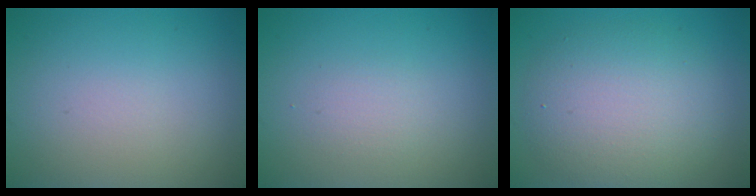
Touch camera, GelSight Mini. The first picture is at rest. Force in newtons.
{"total": 1.1, "press": 1.1, "slide": 0.1}
{"total": 6.3, "press": 6.3, "slide": 0.2}